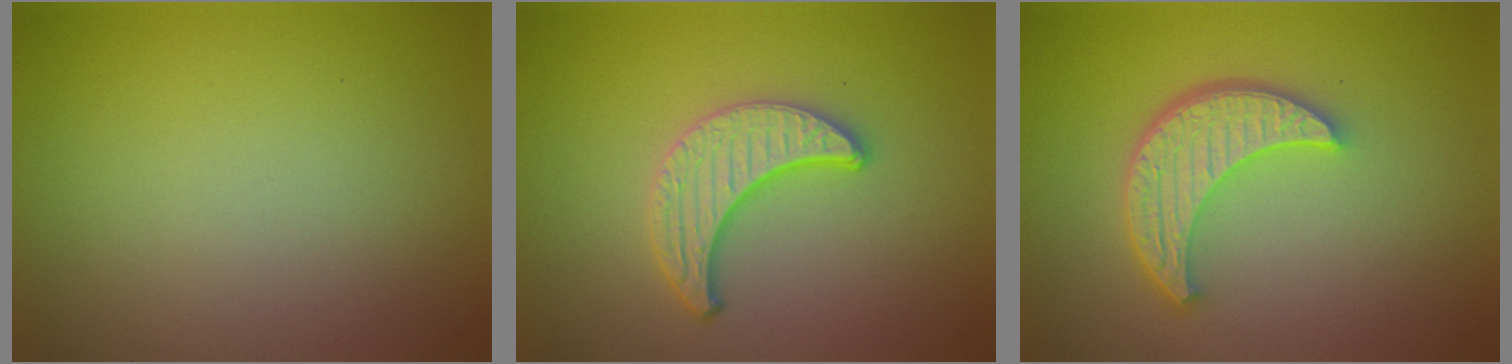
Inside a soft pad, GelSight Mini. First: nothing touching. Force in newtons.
{"total": 3.6, "press": 3.2, "slide": 1.6}
{"total": 5.6, "press": 4.2, "slide": 3.6}